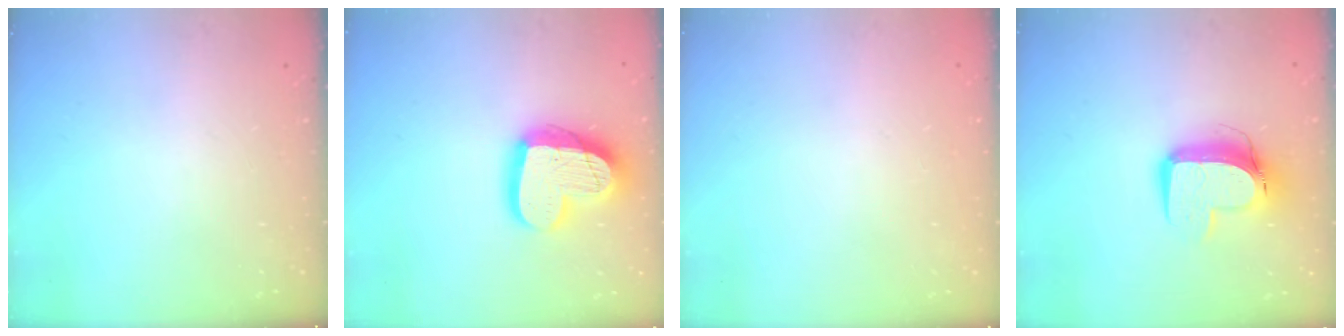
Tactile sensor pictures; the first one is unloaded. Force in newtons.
{"total": 19.1, "press": 19.0, "slide": 2.0}
{"total": 0.0}
{"total": 12.3, "press": 12.3, "slide": 1.3}